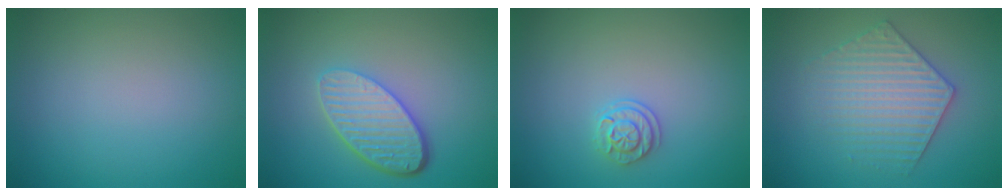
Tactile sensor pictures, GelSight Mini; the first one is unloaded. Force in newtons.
{"total": 5.3, "press": 3.8, "slide": 3.6}
{"total": 1.9, "press": 1.7, "slide": 0.8}
{"total": 4.0, "press": 3.9, "slide": 0.7}